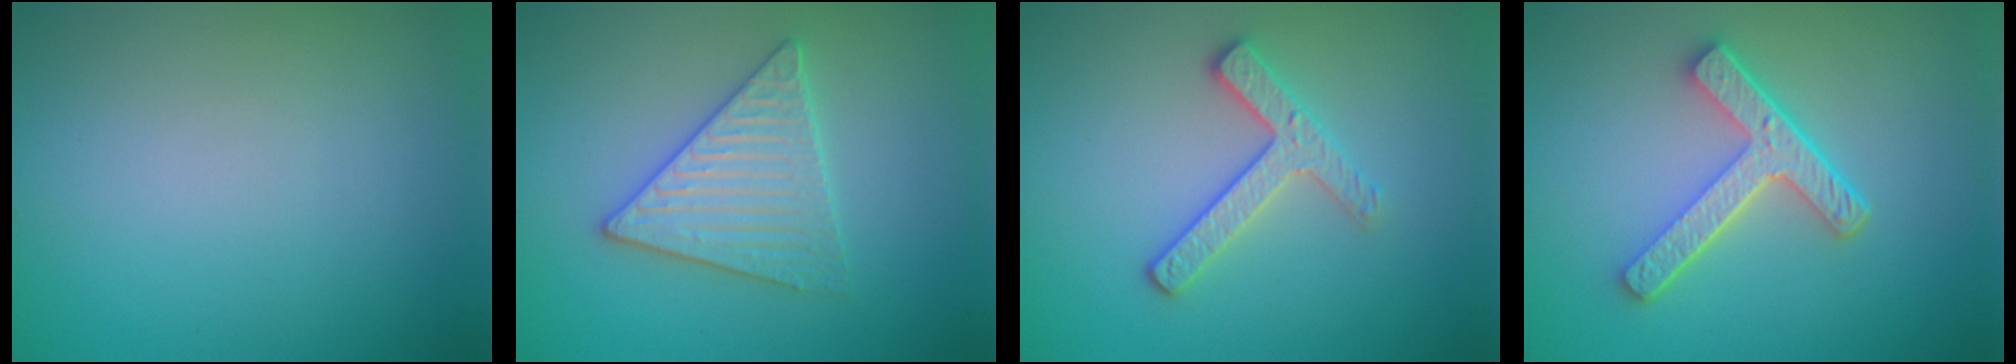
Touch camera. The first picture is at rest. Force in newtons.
{"total": 3.7, "press": 3.7, "slide": 0.4}
{"total": 2.8, "press": 2.6, "slide": 1.1}
{"total": 4.8, "press": 3.7, "slide": 3.2}